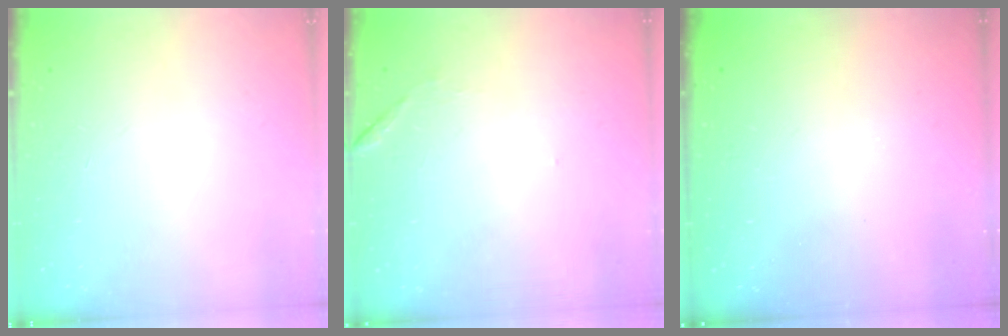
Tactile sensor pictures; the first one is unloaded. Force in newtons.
{"total": 6.7, "press": 6.7, "slide": 0.3}
{"total": 3.2, "press": 3.2, "slide": 0.1}